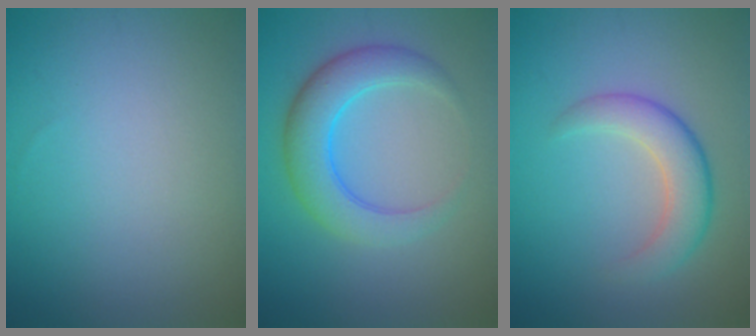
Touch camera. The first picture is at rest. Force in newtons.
{"total": 4.8, "press": 4.8, "slide": 0.1}
{"total": 3.8, "press": 3.8, "slide": 0.1}